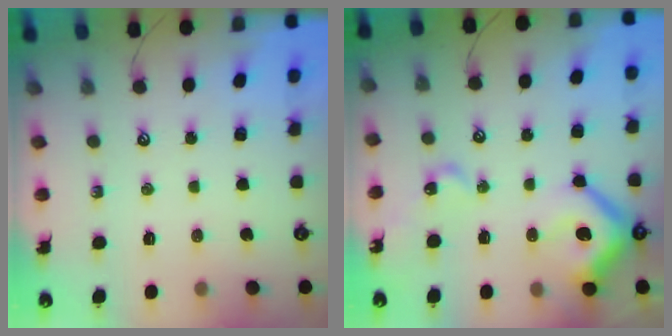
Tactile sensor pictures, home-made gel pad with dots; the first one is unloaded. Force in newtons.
{"total": 16.0, "press": 15.9, "slide": 1.9}